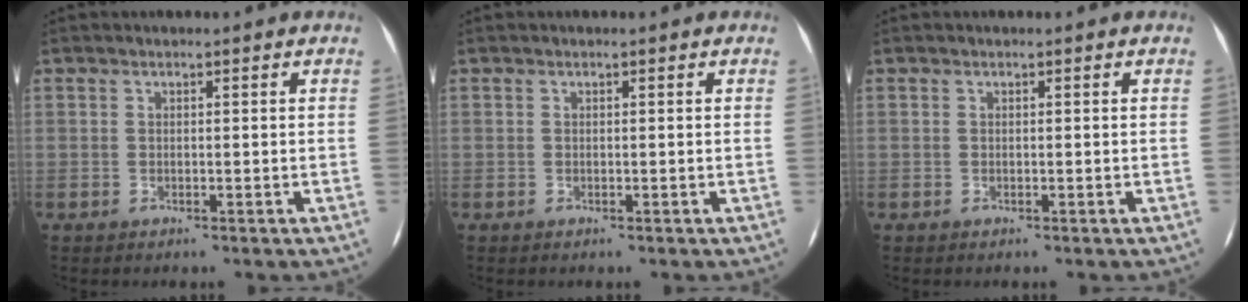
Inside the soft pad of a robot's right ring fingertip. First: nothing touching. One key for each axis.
{"total": 0.0}
{"total": 0.0}